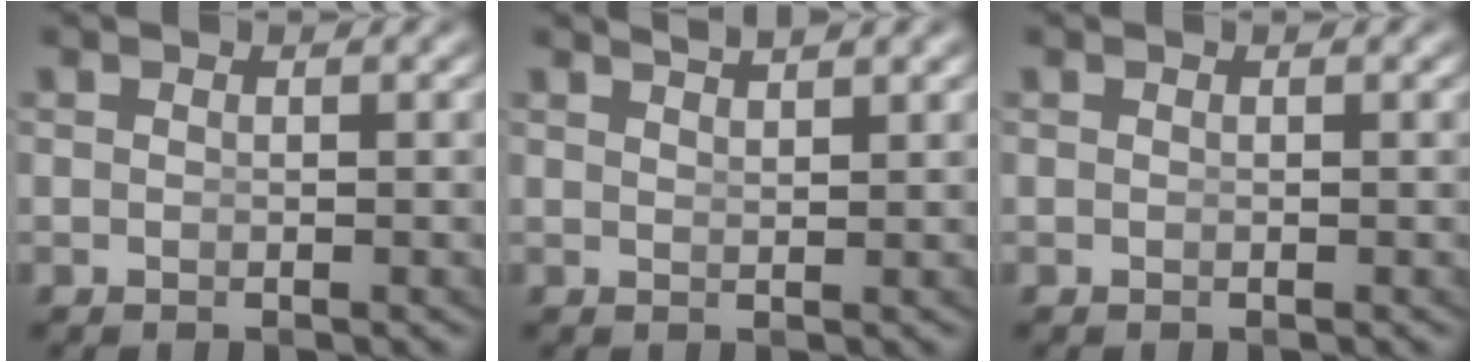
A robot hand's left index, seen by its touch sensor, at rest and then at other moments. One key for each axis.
{"total": 2.0, "fx": 1.8, "fy": -0.5, "fz": 0.7, "tx": -0.006, "ty": -0.005, "tz": 0.039}
{"total": 0.0}